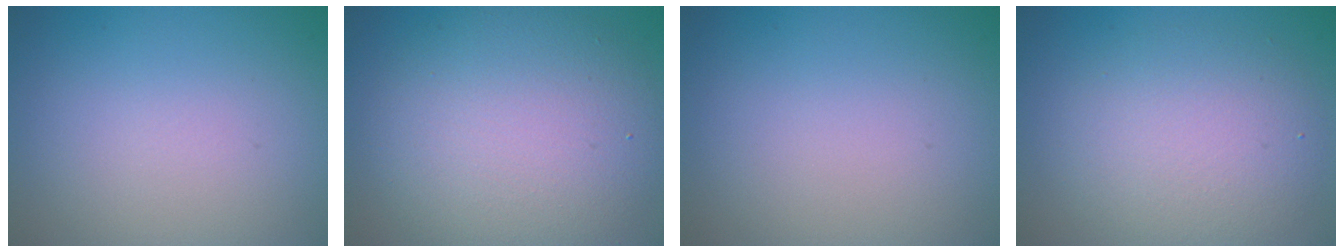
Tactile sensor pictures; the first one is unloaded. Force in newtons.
{"total": 8.3, "press": 8.3, "slide": 0.3}
{"total": 0.0}
{"total": 4.9, "press": 4.8, "slide": 0.3}